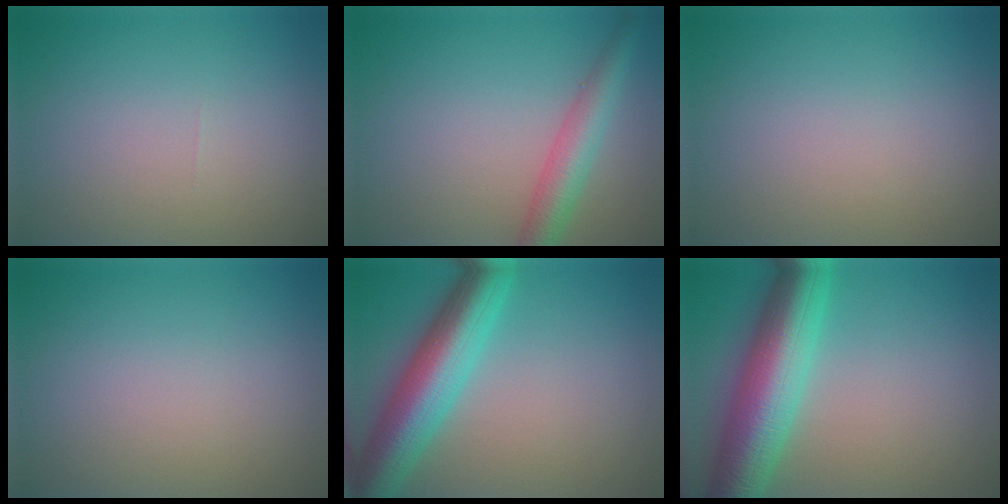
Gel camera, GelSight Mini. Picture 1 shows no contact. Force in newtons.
{"total": 3.9, "press": 3.9, "slide": 0.1}
{"total": 0.0}
{"total": 0.0}
{"total": 8.7, "press": 8.7, "slide": 0.4}
{"total": 9.9, "press": 9.9, "slide": 0.0}